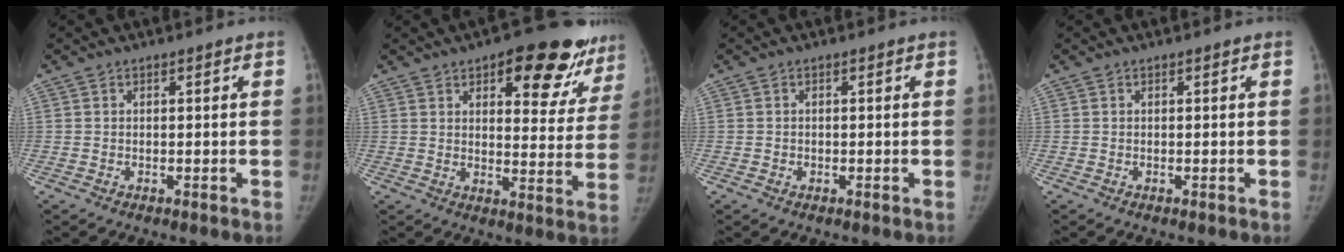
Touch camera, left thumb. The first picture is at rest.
{"total": 19.1, "force": [12.1, 8.0, 12.5], "torque": [-0.098, -0.052, 0.146]}
{"total": 0.7, "force": [-0.3, 0.7, -0.1], "torque": [0.006, 0.003, -0.007]}
{"total": 0.0}